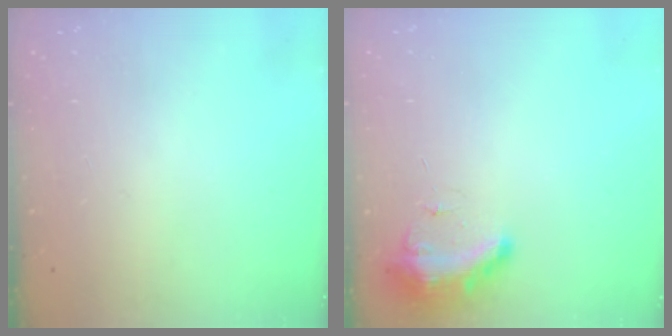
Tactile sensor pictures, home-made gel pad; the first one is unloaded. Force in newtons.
{"total": 9.1, "press": 9.1, "slide": 1.0}